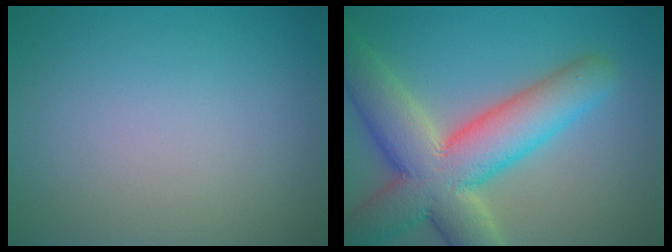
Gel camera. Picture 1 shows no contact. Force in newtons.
{"total": 10.7, "press": 10.6, "slide": 0.8}